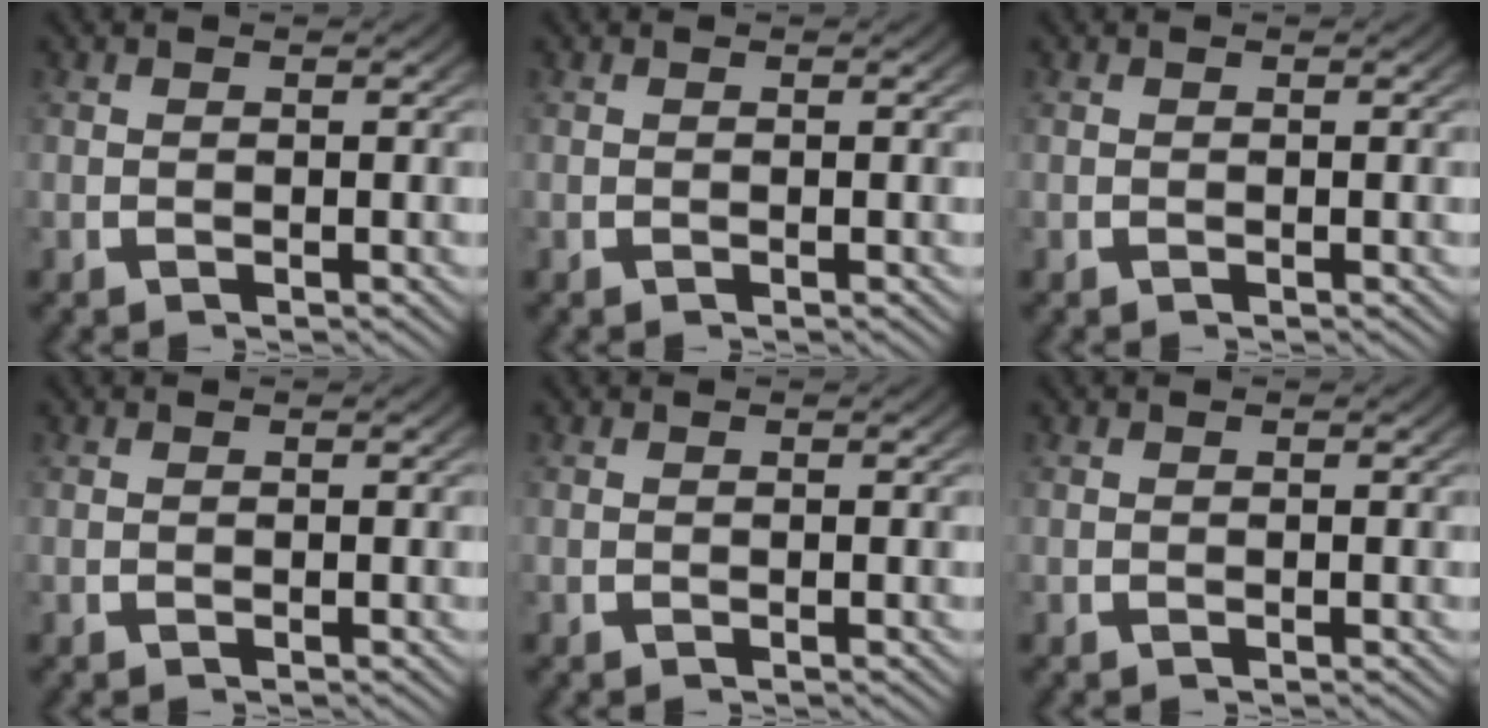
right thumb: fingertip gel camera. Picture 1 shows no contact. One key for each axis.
{"total": 0.0}
{"total": 0.0}
{"total": 0.0}
{"total": 0.0}
{"total": 0.0}